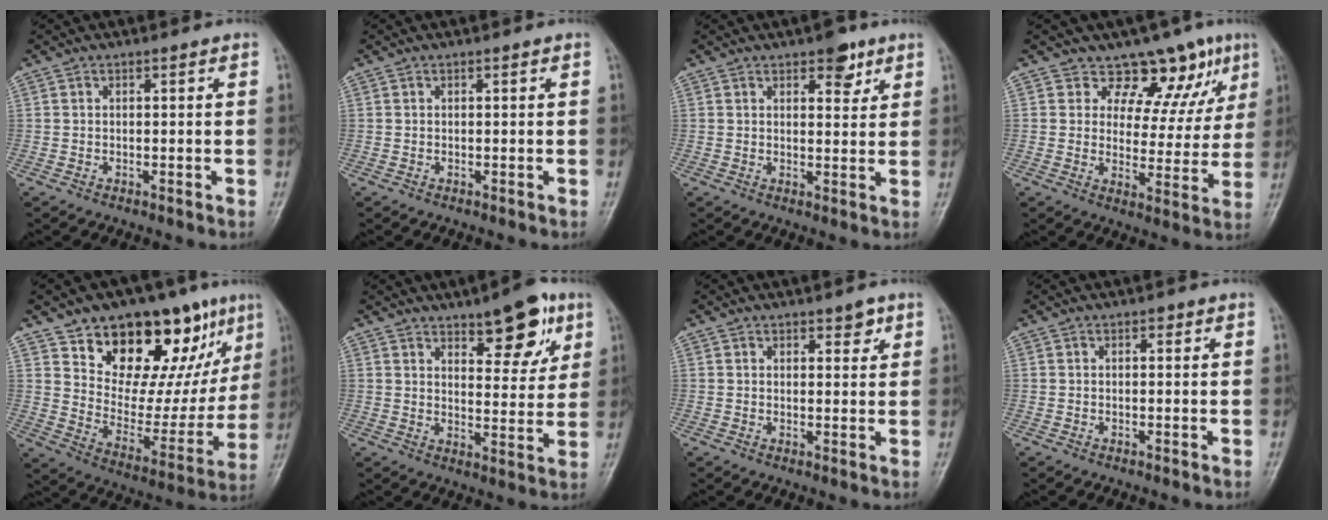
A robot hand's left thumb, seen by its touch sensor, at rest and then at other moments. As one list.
[{"total": 0.0}, {"total": 5.0, "force": [3.1, 2.5, 3.1], "torque": [-0.017, -0.015, 0.039]}, {"total": 10.8, "force": [7.6, 6.6, 3.9], "torque": [-0.001, -0.042, 0.092]}, {"total": 24.5, "force": [13.8, 12.2, 16.2], "torque": [-0.167, -0.044, 0.222]}, {"total": 11.3, "force": [6.6, 4.5, 8.0], "torque": [-0.079, -0.037, 0.096]}, {"total": 2.9, "force": [1.9, 1.5, 1.6], "torque": [-0.003, -0.010, 0.026]}, {"total": 0.9, "force": [0.4, 0.6, 0.5], "torque": [0.001, 0.000, 0.003]}]